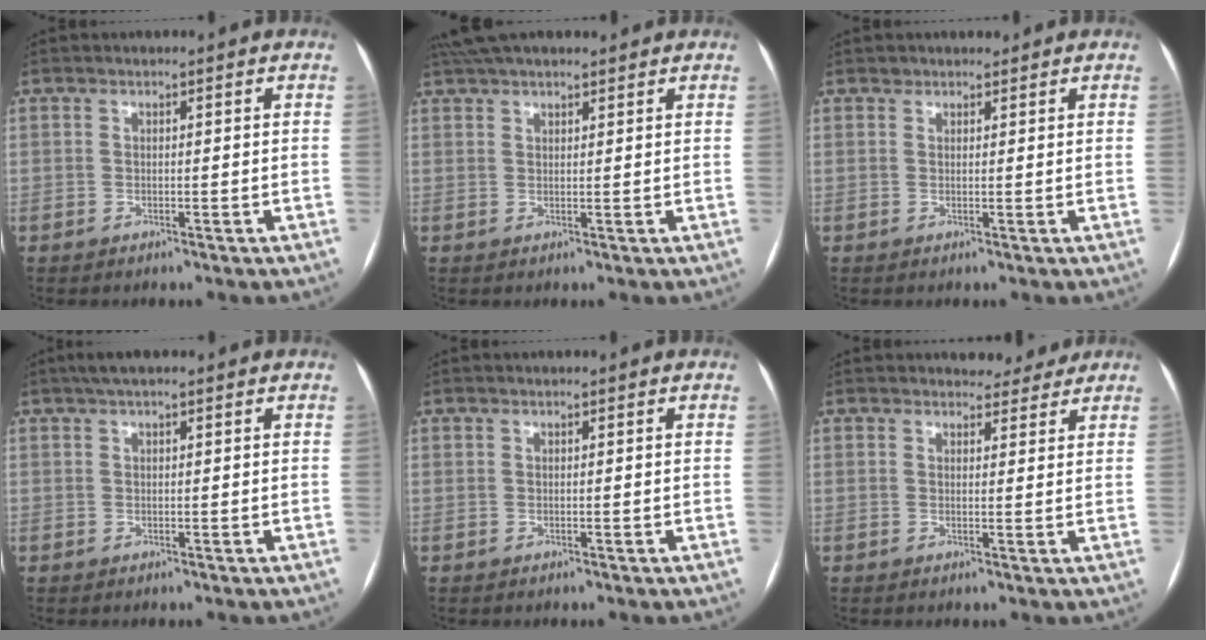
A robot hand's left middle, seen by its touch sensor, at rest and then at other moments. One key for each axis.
{"total": 8.1, "fx": 6.9, "fy": 2.0, "fz": 3.9, "tx": -0.067, "ty": 0.044, "tz": 0.114}
{"total": 1.1, "fx": 0.9, "fy": 0.6, "fz": -0.1, "tx": 0.001, "ty": 0.003, "tz": 0.012}
{"total": 3.6, "fx": 2.6, "fy": 0.8, "fz": 2.3, "tx": -0.041, "ty": 0.032, "tz": 0.043}
{"total": 0.0}
{"total": 3.5, "fx": 3.2, "fy": 1.2, "fz": 0.2, "tx": -0.002, "ty": -0.001, "tz": 0.036}